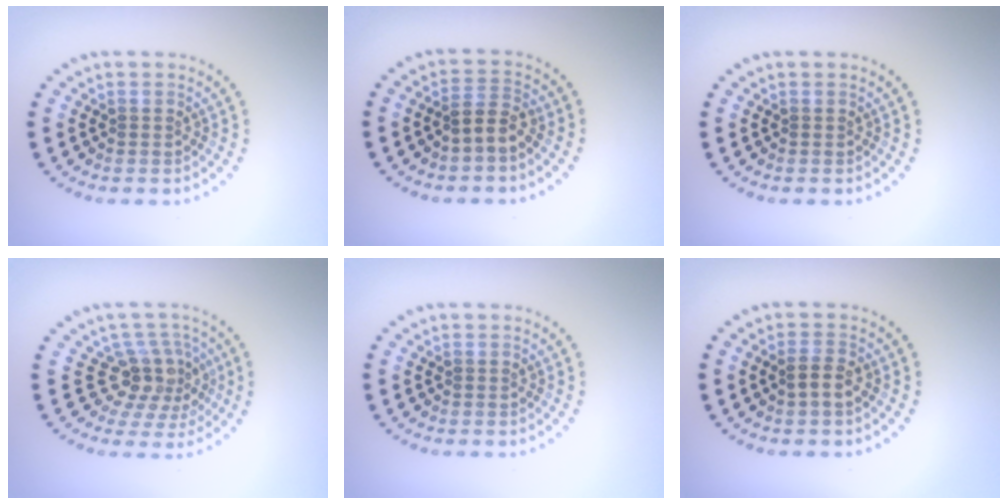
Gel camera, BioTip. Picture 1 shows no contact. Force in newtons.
{"total": 2.0, "press": 1.8, "slide": 0.9}
{"total": 0.0}
{"total": 4.1, "press": 3.0, "slide": 2.9}
{"total": 0.0}
{"total": 1.9, "press": 1.8, "slide": 0.6}